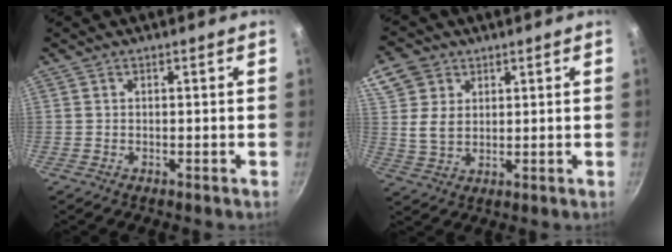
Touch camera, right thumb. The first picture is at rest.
{"total": 7.8, "force": [3.2, 6.0, 3.8], "torque": [-0.052, -0.014, 0.059]}